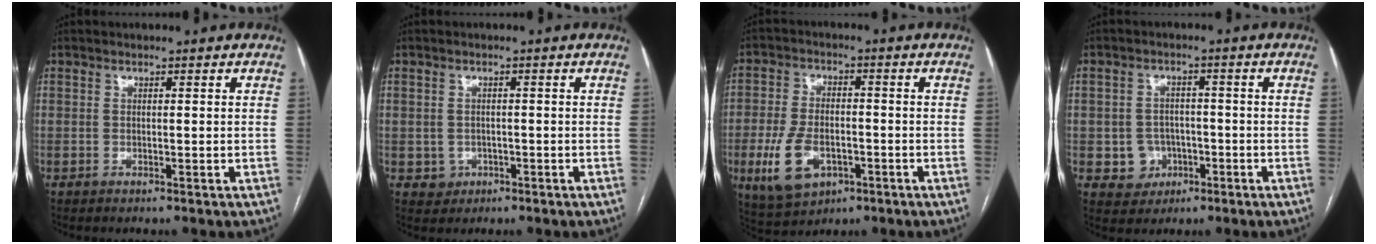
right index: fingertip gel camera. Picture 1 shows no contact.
{"total": 2.7, "force": [-0.7, 2.6, 0.2], "torque": [0.007, 0.009, -0.005]}
{"total": 9.7, "force": [-3.5, 5.8, 7.0], "torque": [-0.150, 0.001, -0.051]}
{"total": 4.9, "force": [-1.4, 4.7, 0.8], "torque": [-0.004, 0.011, -0.013]}